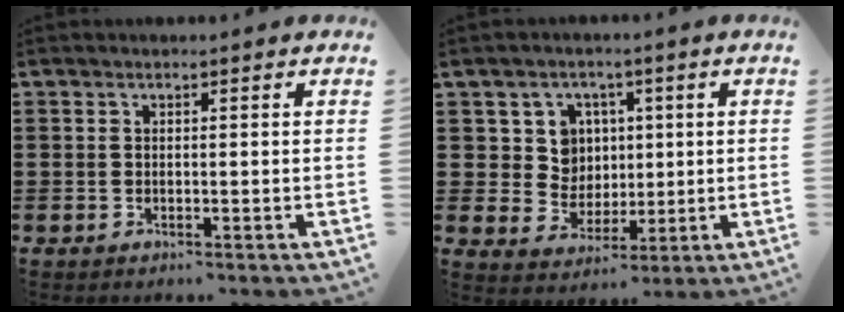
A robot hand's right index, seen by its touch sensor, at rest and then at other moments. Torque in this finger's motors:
{"motor_torque": [0.12, 0.14, 0.05, 0.00]}